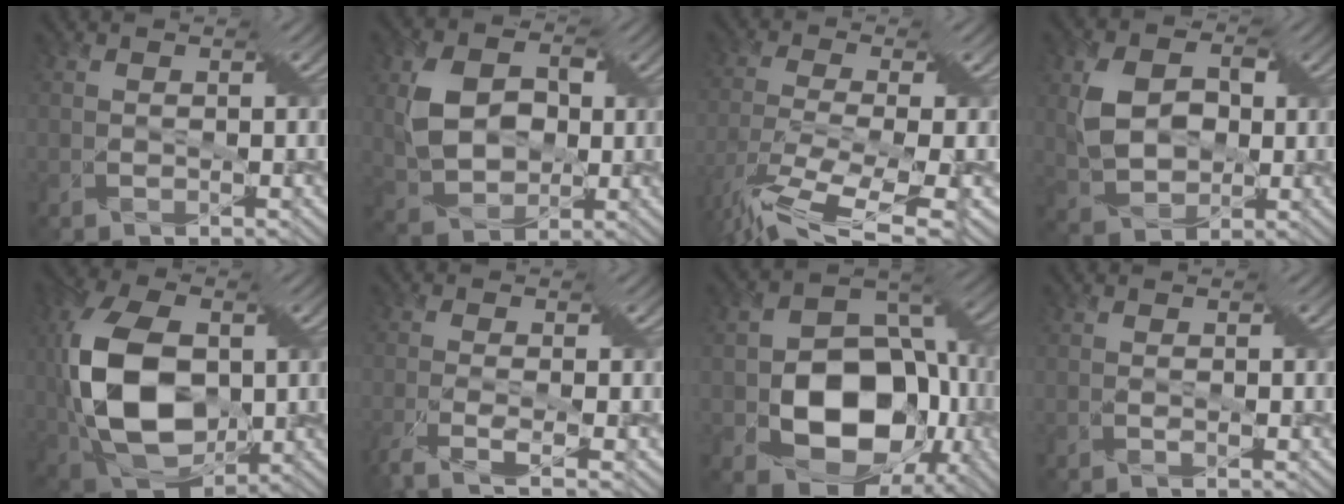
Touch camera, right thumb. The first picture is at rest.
{"total": 7.5, "force": [1.0, 5.5, 5.0], "torque": [-0.127, -0.001, 0.018]}
{"total": 12.0, "force": [-7.4, 2.5, 9.1], "torque": [-0.224, -0.021, -0.123]}
{"total": 6.9, "force": [1.1, 4.9, 4.6], "torque": [-0.116, -0.001, 0.017]}
{"total": 16.0, "force": [0.1, 10.1, 12.4], "torque": [-0.292, -0.004, 0.000]}
{"total": 6.3, "force": [-3.8, 1.2, 4.9], "torque": [-0.113, -0.015, -0.073]}
{"total": 15.0, "force": [-3.0, 10.5, 10.3], "torque": [-0.168, -0.032, -0.045]}
{"total": 0.7, "force": [-0.2, -0.1, 0.7], "torque": [-0.020, -0.004, -0.004]}